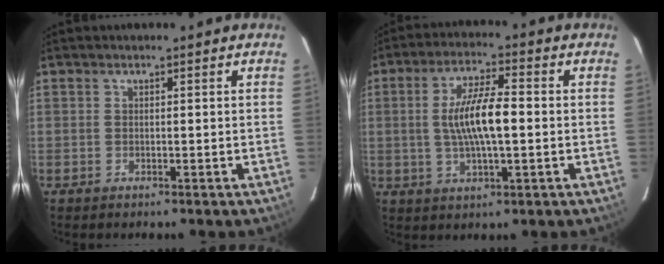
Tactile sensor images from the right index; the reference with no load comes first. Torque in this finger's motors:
{"motor_torque": [0.51, -0.06, 0.31, 0.09]}